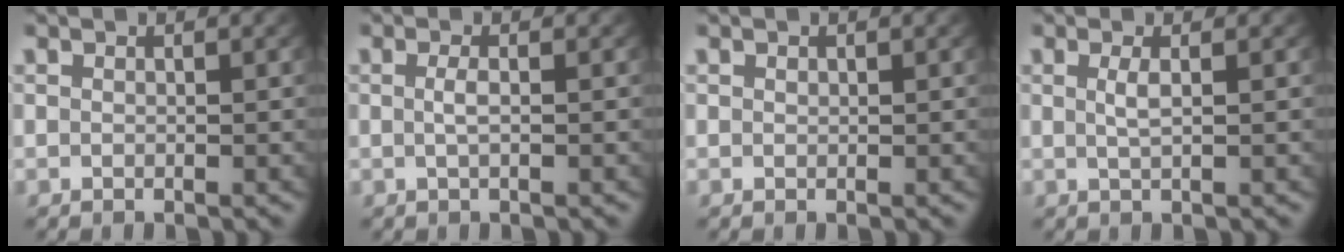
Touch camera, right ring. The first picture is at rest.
{"total": 1.2, "force": [-0.3, -0.1, 1.2], "torque": [-0.029, -0.008, 0.001]}
{"total": 0.0}
{"total": 1.4, "force": [0.2, -0.1, 1.4], "torque": [-0.033, -0.010, 0.011]}